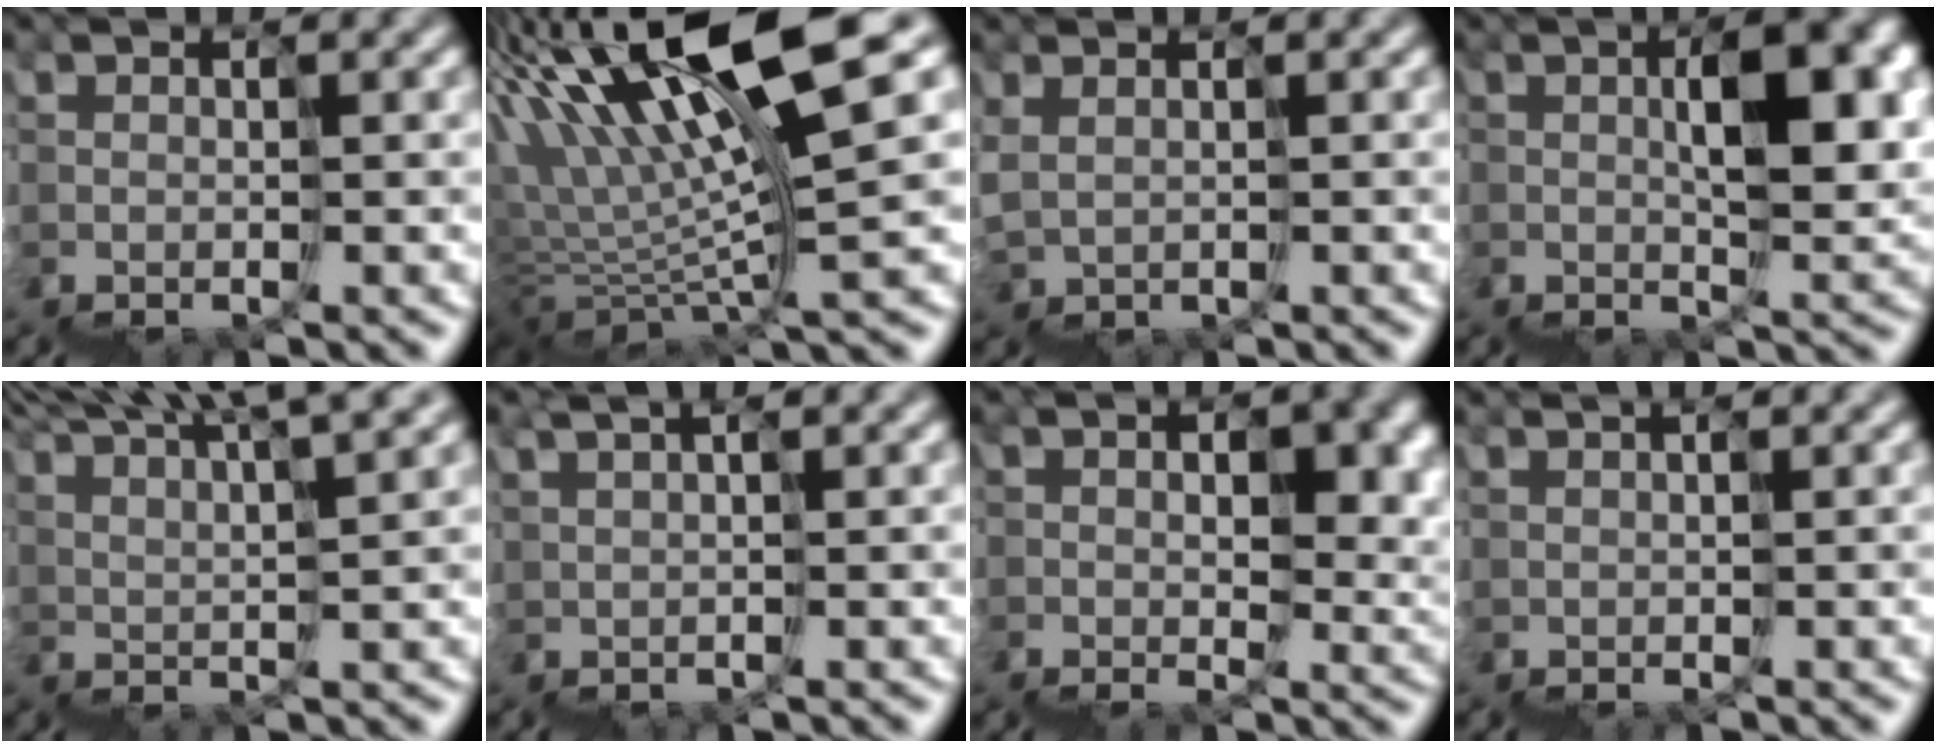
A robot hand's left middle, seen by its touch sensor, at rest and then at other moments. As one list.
[{"total": 9.1, "force": [5.4, 0.5, 7.3], "torque": [-0.132, 0.043, 0.090]}, {"total": 3.1, "force": [1.9, -1.1, -2.2], "torque": [0.039, 0.026, 0.038]}, {"total": 7.1, "force": [2.5, 2.8, 6.0], "torque": [-0.092, 0.027, 0.039]}, {"total": 10.5, "force": [9.2, 1.0, 4.9], "torque": [-0.078, 0.073, 0.125]}, {"total": 2.8, "force": [2.6, -0.8, -1.0], "torque": [0.010, 0.026, 0.045]}, {"total": 9.9, "force": [2.8, 6.0, 7.3], "torque": [-0.086, 0.022, 0.061]}, {"total": 1.0, "force": [0.9, -0.3, -0.2], "torque": [0.017, 0.011, 0.013]}]